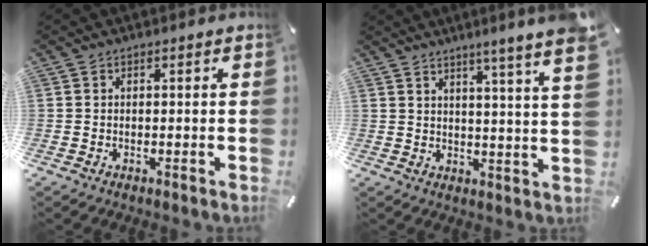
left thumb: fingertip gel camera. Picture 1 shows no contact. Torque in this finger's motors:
{"motor_torque": [0.38, 0.32, 1.30, -1.48, 0.07]}